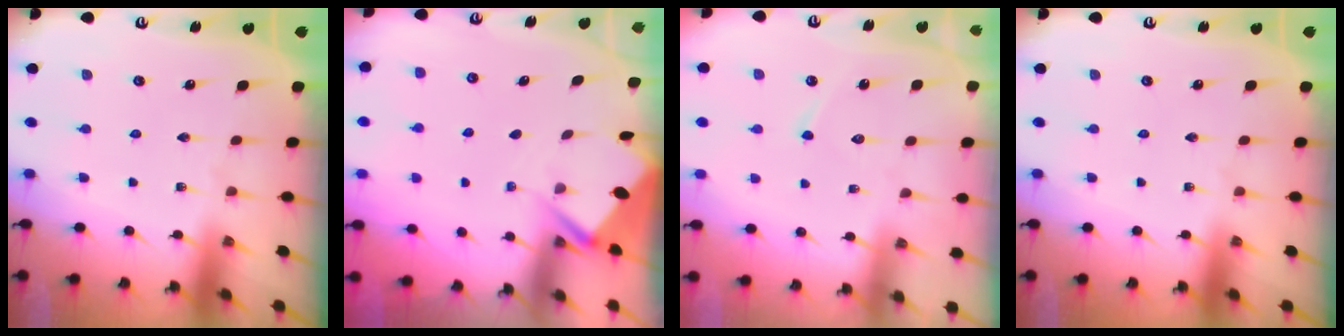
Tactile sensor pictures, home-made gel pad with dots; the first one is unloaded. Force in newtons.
{"total": 2.8, "press": 2.8, "slide": 0.4}
{"total": 5.0, "press": 5.0, "slide": 0.4}
{"total": 0.0}